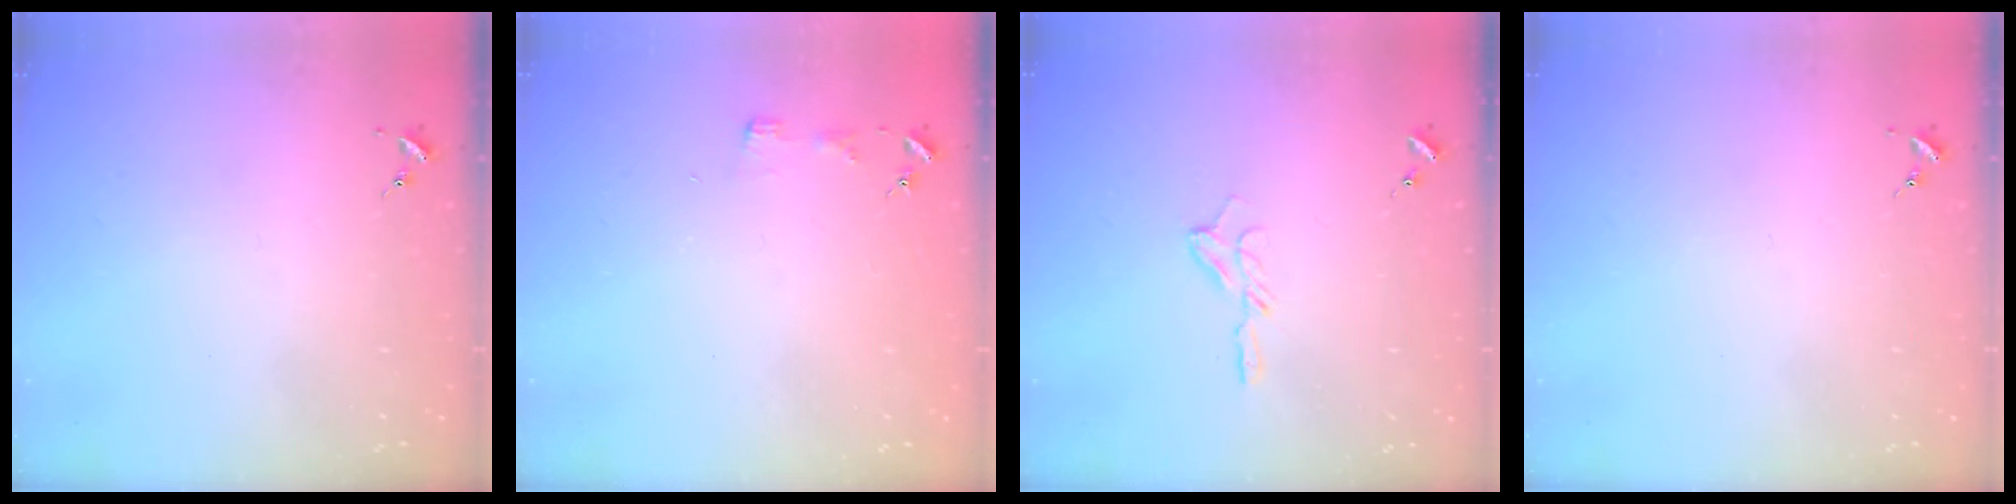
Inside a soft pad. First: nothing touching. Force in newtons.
{"total": 3.4, "press": 3.3, "slide": 0.4}
{"total": 6.9, "press": 6.9, "slide": 0.7}
{"total": 0.0}